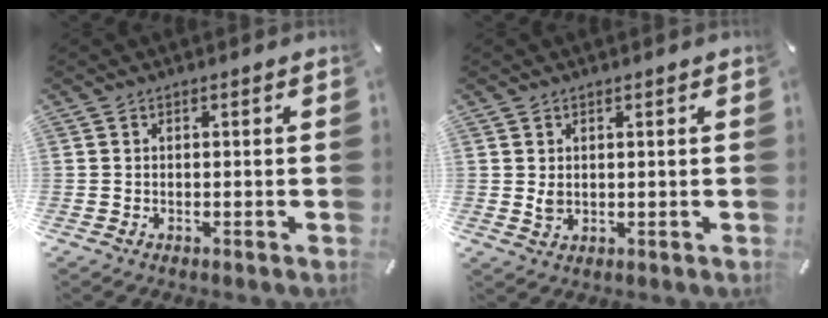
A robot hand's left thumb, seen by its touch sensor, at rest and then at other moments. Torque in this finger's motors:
{"motor_torque": [0.24, 0.50, 0.13, -0.16, 0.01]}